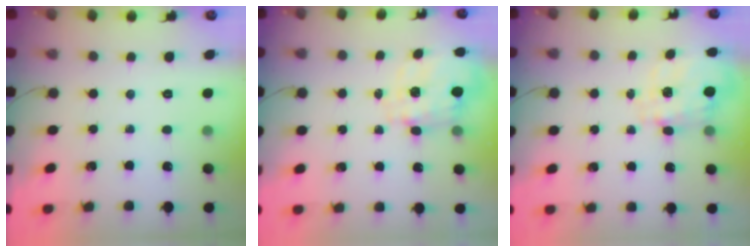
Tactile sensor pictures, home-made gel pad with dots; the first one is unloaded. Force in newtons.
{"total": 3.0, "press": 2.7, "slide": 1.2}
{"total": 3.4, "press": 3.2, "slide": 1.0}